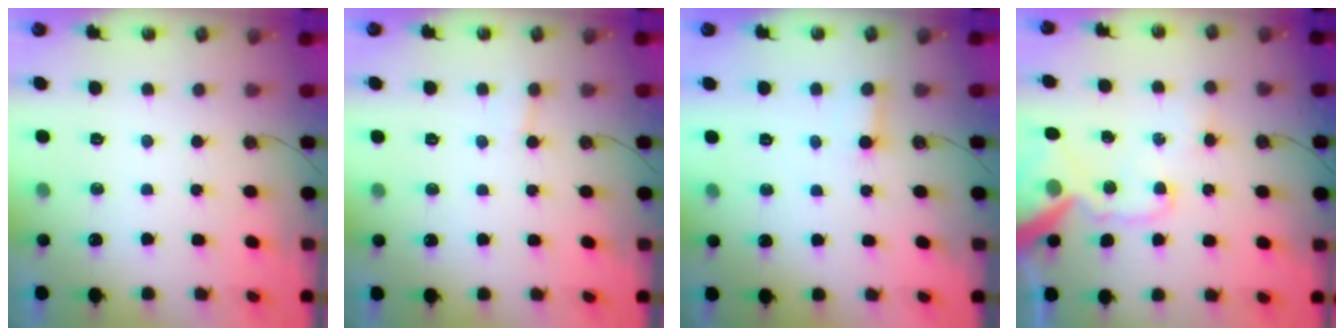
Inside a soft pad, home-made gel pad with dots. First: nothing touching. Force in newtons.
{"total": 4.1, "press": 4.0, "slide": 0.4}
{"total": 2.2, "press": 2.2, "slide": 0.1}
{"total": 17.0, "press": 16.9, "slide": 2.4}